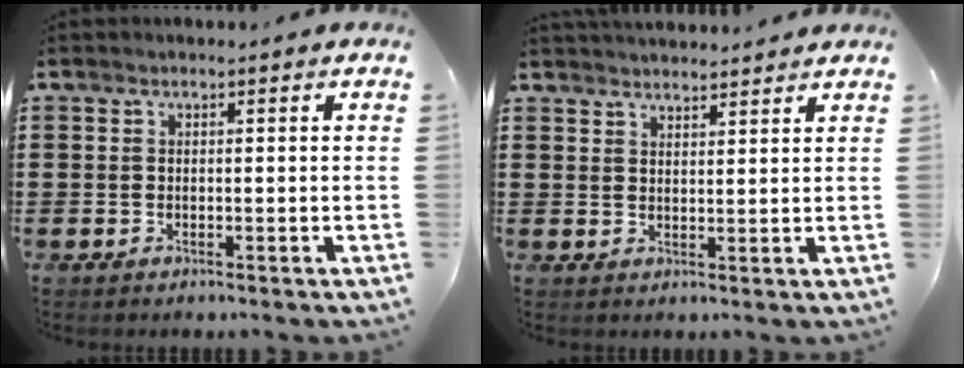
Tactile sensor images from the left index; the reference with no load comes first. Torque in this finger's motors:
{"motor_torque": [2.14, 0.00, 0.55, 0.10]}